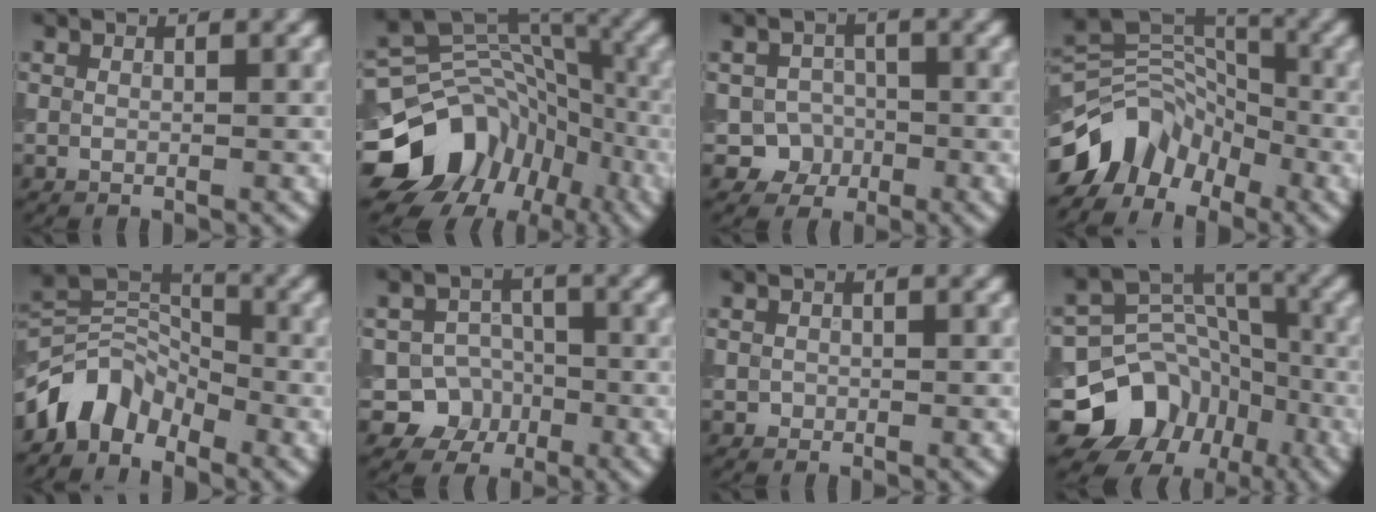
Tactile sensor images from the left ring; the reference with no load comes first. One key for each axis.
{"total": 11.9, "fx": -5.4, "fy": 9.5, "fz": 4.7, "tx": -0.100, "ty": 0.016, "tz": -0.090}
{"total": 3.4, "fx": -1.3, "fy": 3.1, "fz": 0.3, "tx": 0.026, "ty": 0.008, "tz": -0.030}
{"total": 7.2, "fx": -4.3, "fy": 4.7, "fz": 3.4, "tx": -0.048, "ty": 0.008, "tz": -0.093}
{"total": 4.9, "fx": -3.3, "fy": 3.1, "fz": 1.9, "tx": -0.019, "ty": 0.007, "tz": -0.074}
{"total": 5.8, "fx": -2.1, "fy": 5.3, "fz": 0.7, "tx": 0.018, "ty": -0.001, "tz": -0.056}
{"total": 0.5, "fx": -0.3, "fy": 0.5, "fz": -0.1, "tx": 0.006, "ty": 0.001, "tz": -0.005}
{"total": 9.7, "fx": -4.7, "fy": 7.9, "fz": 3.1, "tx": -0.056, "ty": 0.004, "tz": -0.087}